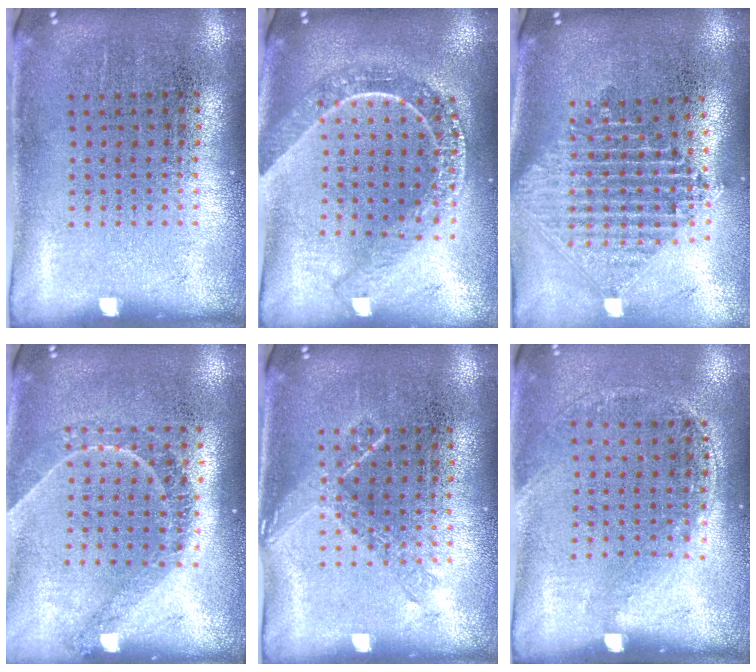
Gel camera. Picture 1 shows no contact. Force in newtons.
{"total": 2.3, "press": 1.9, "slide": 1.2}
{"total": 2.4, "press": 1.9, "slide": 1.5}
{"total": 1.2, "press": 1.1, "slide": 0.5}
{"total": 1.0, "press": 0.9, "slide": 0.2}
{"total": 1.4, "press": 1.0, "slide": 1.0}